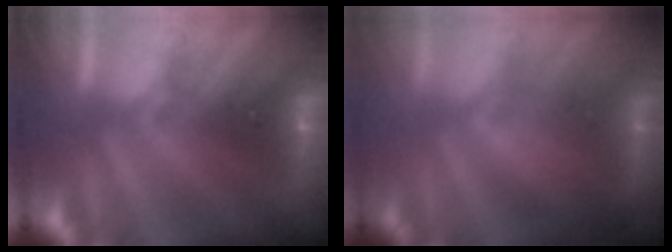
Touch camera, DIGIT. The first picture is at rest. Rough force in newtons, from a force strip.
{"total": 3.4}